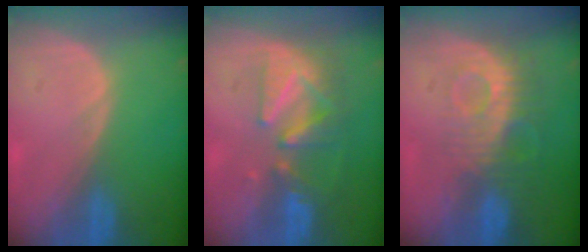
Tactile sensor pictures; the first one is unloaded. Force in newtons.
{"total": 8.6, "press": 8.0, "slide": 3.1}
{"total": 9.2, "press": 8.1, "slide": 4.3}